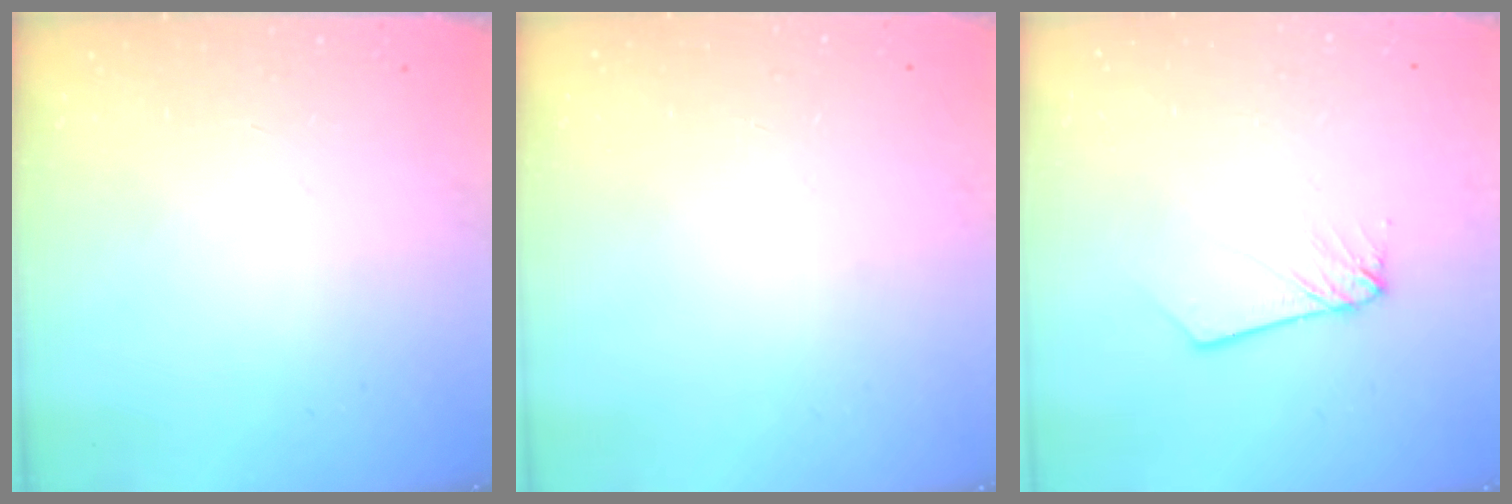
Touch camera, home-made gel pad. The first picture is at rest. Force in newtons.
{"total": 0.0}
{"total": 2.2, "press": 2.2, "slide": 0.2}